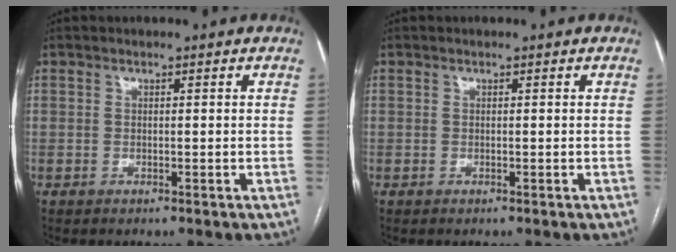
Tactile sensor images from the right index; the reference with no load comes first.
{"total": 0.0}